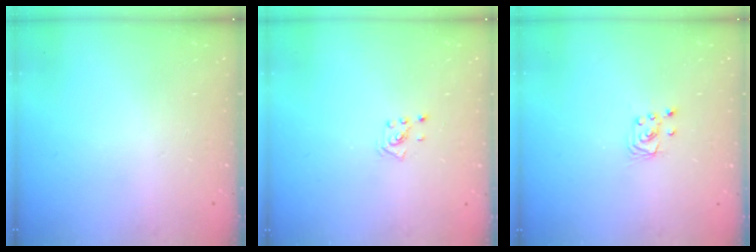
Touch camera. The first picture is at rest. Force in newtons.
{"total": 2.0, "press": 2.0, "slide": 0.6}
{"total": 2.7, "press": 2.7, "slide": 0.2}